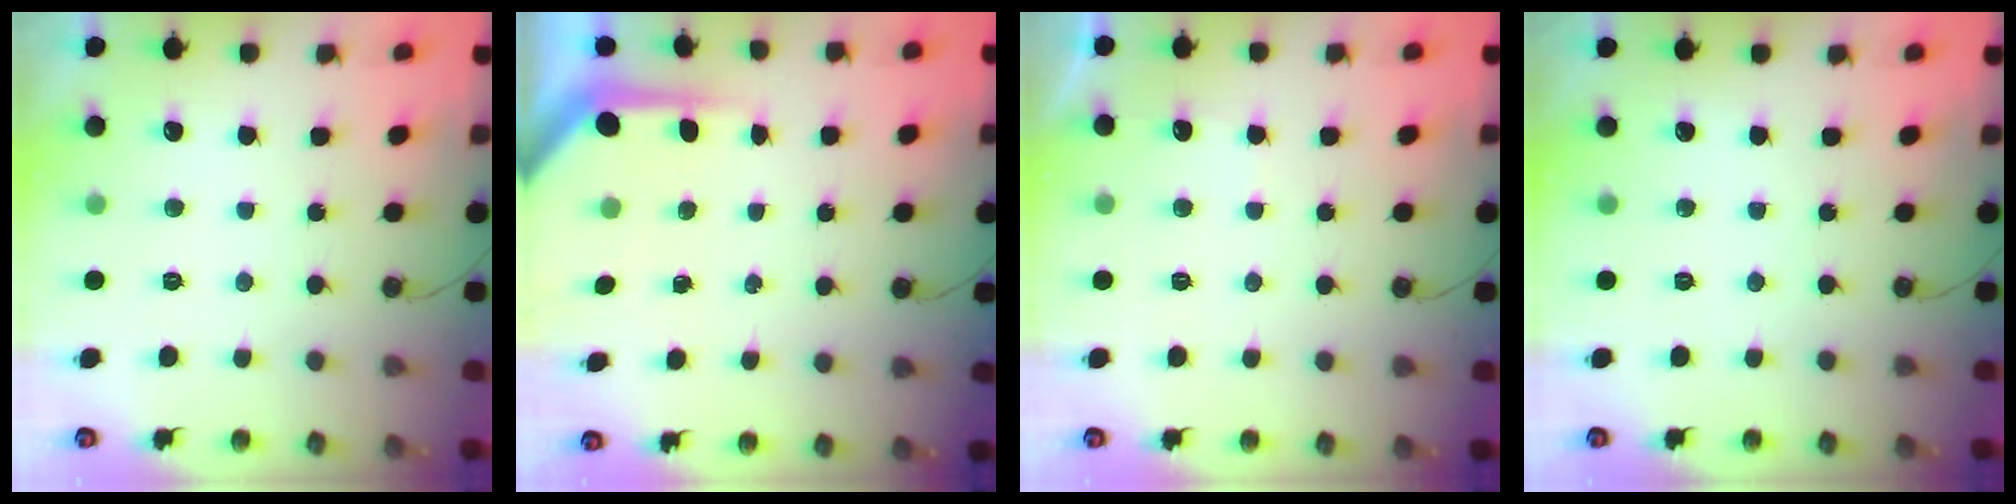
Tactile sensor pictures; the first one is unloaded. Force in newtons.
{"total": 3.9, "press": 3.9, "slide": 0.3}
{"total": 2.1, "press": 2.1, "slide": 0.4}
{"total": 0.0}